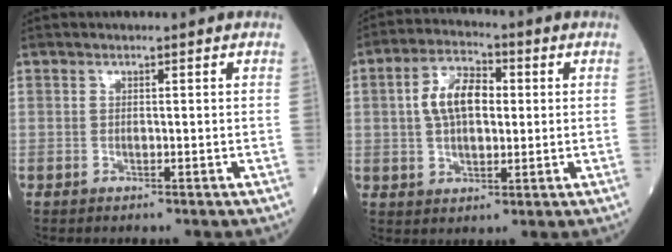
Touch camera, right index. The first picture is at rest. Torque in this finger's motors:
{"motor_torque": [0.22, -0.01, 0.17, 0.12]}